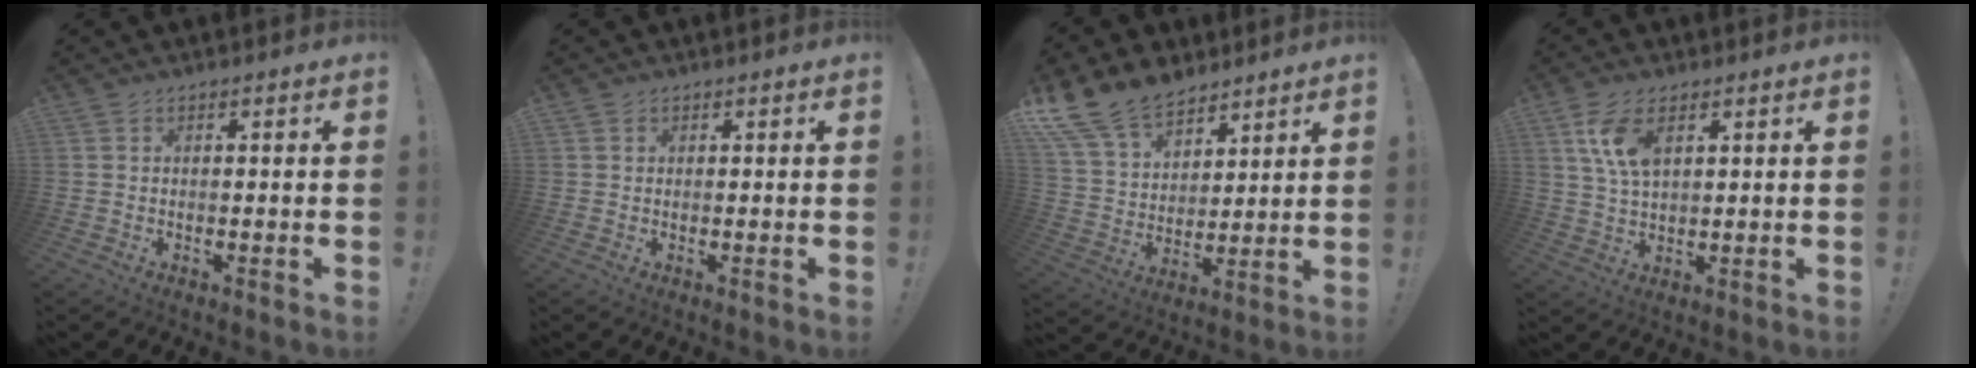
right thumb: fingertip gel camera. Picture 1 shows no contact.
{"total": 0.7, "force": [0.4, 0.5, 0.0], "torque": [0.005, -0.001, 0.007]}
{"total": 16.2, "force": [12.0, 8.8, 6.4], "torque": [-0.128, -0.078, 0.230]}
{"total": 8.7, "force": [3.7, 4.2, 6.6], "torque": [-0.139, -0.009, 0.067]}